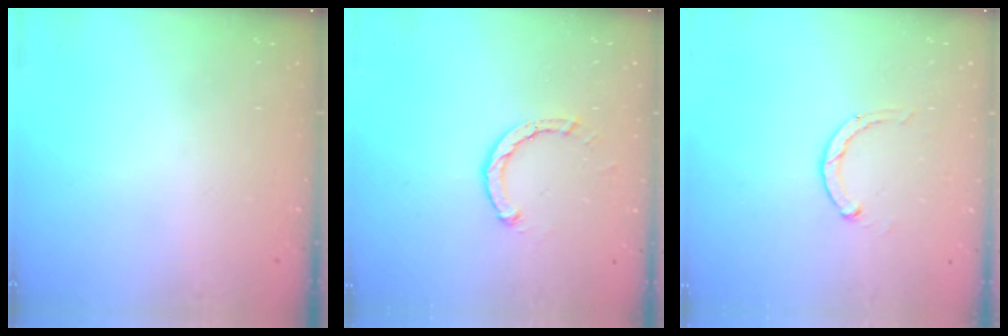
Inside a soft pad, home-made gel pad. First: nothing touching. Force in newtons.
{"total": 2.6, "press": 2.6, "slide": 0.3}
{"total": 2.8, "press": 2.8, "slide": 0.5}